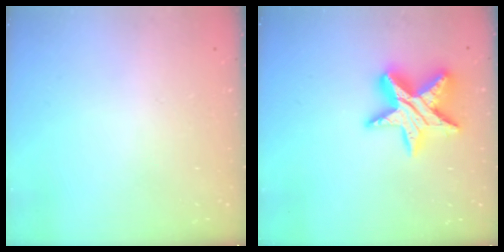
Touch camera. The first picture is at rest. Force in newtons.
{"total": 17.3, "press": 17.2, "slide": 1.1}